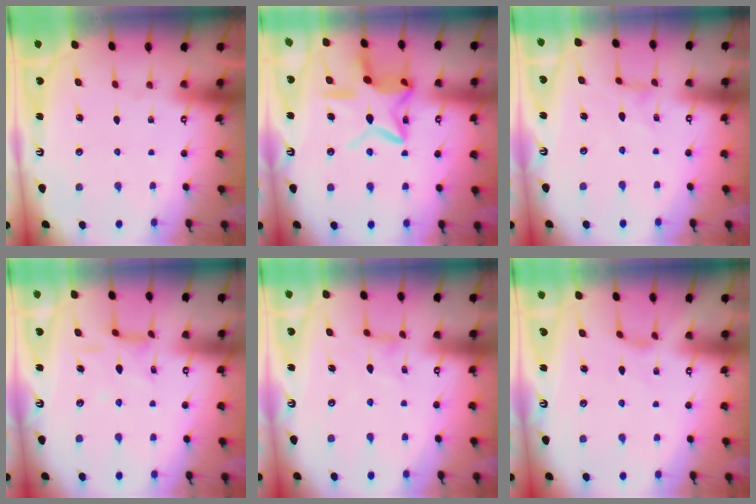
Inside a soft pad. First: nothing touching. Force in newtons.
{"total": 15.8, "press": 15.7, "slide": 1.1}
{"total": 0.5, "press": 0.5, "slide": 0.2}
{"total": 6.5, "press": 6.5, "slide": 0.4}
{"total": 0.9, "press": 0.9, "slide": 0.3}
{"total": 2.0, "press": 1.9, "slide": 0.6}